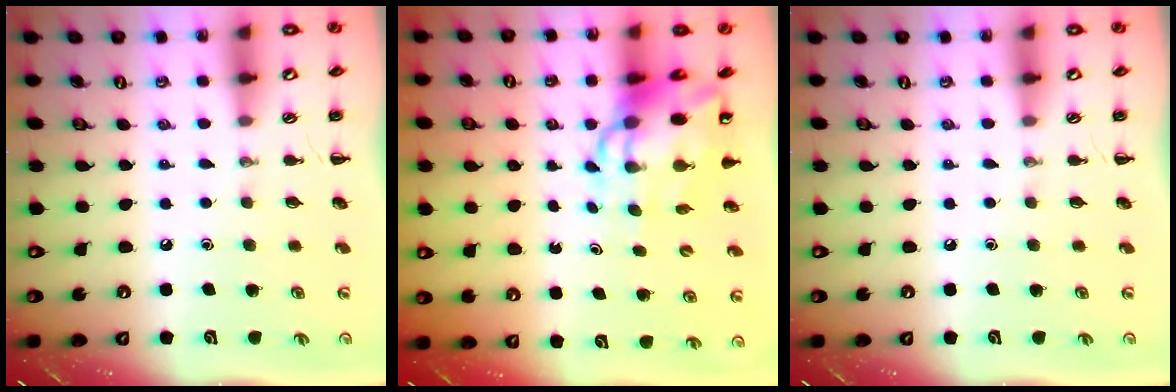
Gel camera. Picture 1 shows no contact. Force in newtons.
{"total": 10.6, "press": 10.2, "slide": 2.9}
{"total": 0.0}